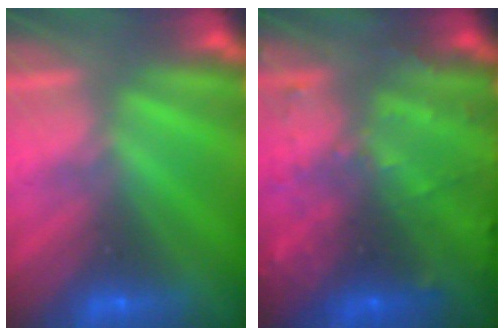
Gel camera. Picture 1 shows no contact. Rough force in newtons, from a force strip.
{"total": 5.9}